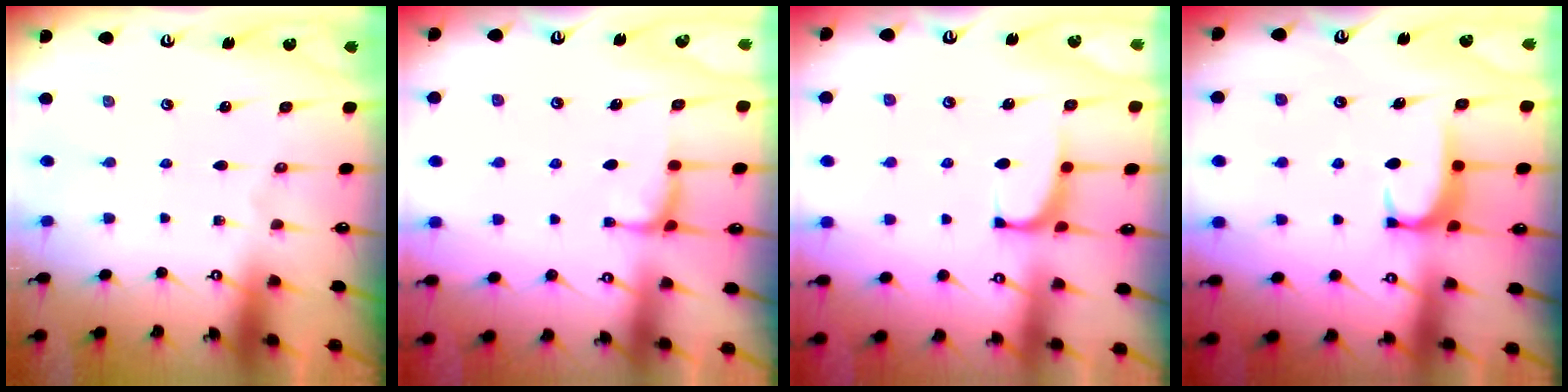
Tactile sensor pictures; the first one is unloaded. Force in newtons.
{"total": 0.7, "press": 0.4, "slide": 0.6}
{"total": 1.4, "press": 1.3, "slide": 0.7}
{"total": 1.9, "press": 1.8, "slide": 0.5}